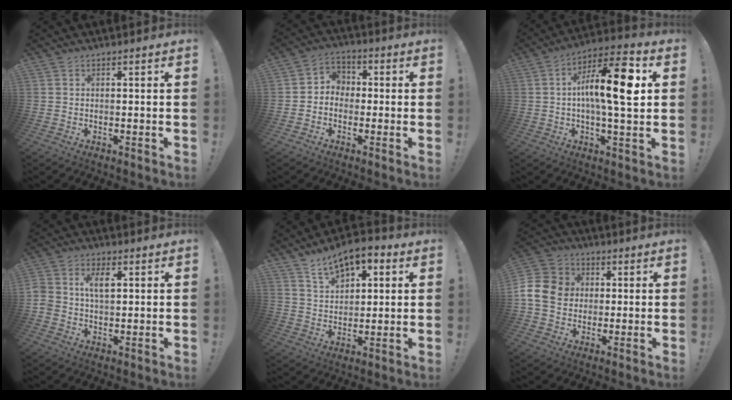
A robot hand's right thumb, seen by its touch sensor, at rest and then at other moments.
{"total": 5.2, "force": [-2.1, 4.5, 1.6], "torque": [-0.033, 0.027, -0.034]}
{"total": 16.3, "force": [2.0, 4.5, 15.5], "torque": [-0.244, 0.007, 0.019]}
{"total": 6.0, "force": [0.9, 4.1, 4.3], "torque": [-0.074, 0.009, 0.016]}
{"total": 10.1, "force": [6.7, 5.5, 5.2], "torque": [-0.088, -0.032, 0.128]}
{"total": 12.6, "force": [0.5, 10.9, 6.3], "torque": [-0.117, 0.007, 0.013]}